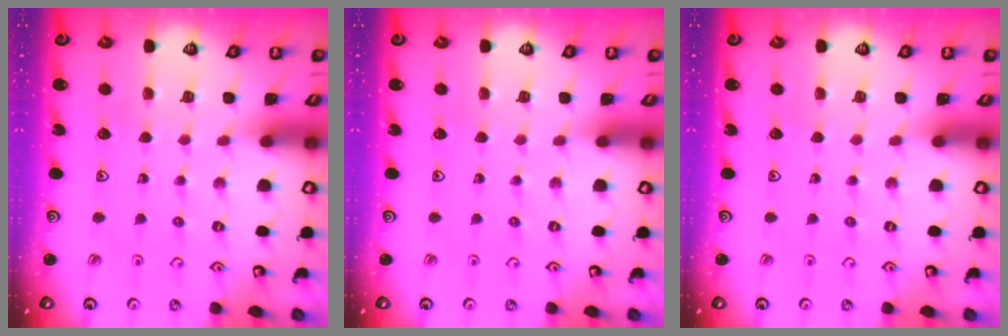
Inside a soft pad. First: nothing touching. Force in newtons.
{"total": 0.0}
{"total": 0.0}